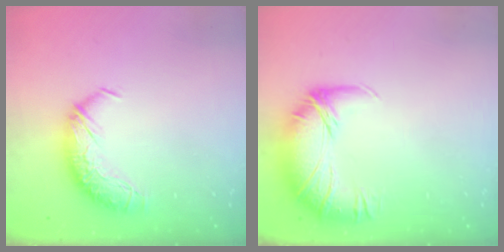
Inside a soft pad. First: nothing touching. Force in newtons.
{"total": 2.8, "press": 1.4, "slide": 2.5}